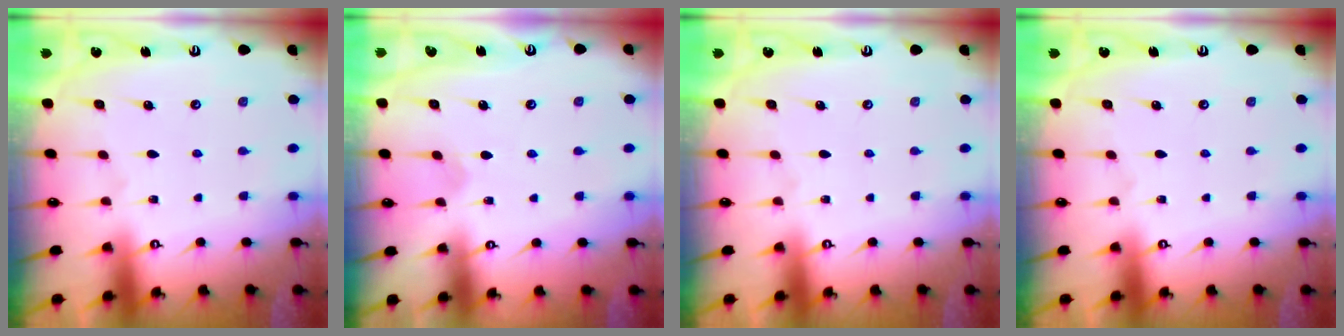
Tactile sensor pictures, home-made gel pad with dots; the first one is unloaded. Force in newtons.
{"total": 1.5, "press": 1.4, "slide": 0.1}
{"total": 0.0}
{"total": 0.0}